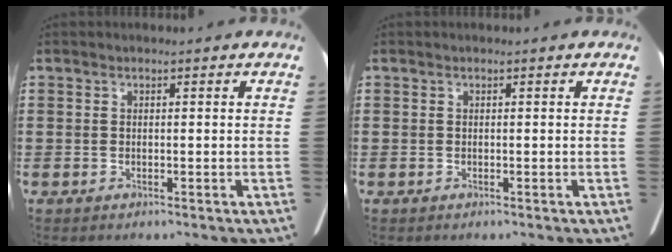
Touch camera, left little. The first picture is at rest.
{"total": 0.0}